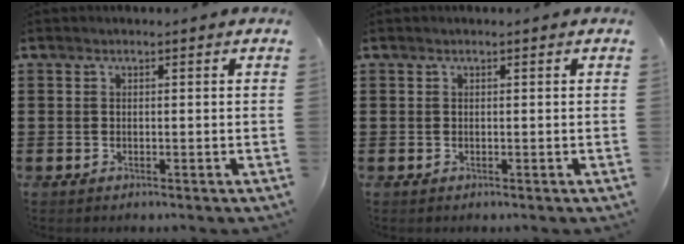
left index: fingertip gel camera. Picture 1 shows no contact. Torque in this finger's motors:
{"motor_torque": [-0.03, 0.09, -0.03, -0.01]}